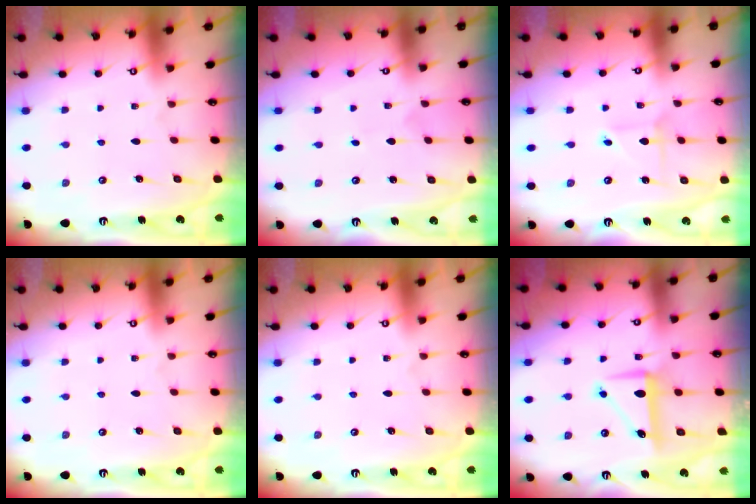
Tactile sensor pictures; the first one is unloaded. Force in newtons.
{"total": 0.5, "press": 0.5, "slide": 0.0}
{"total": 3.7, "press": 3.7, "slide": 0.3}
{"total": 0.0}
{"total": 0.0}
{"total": 8.5, "press": 8.5, "slide": 0.3}